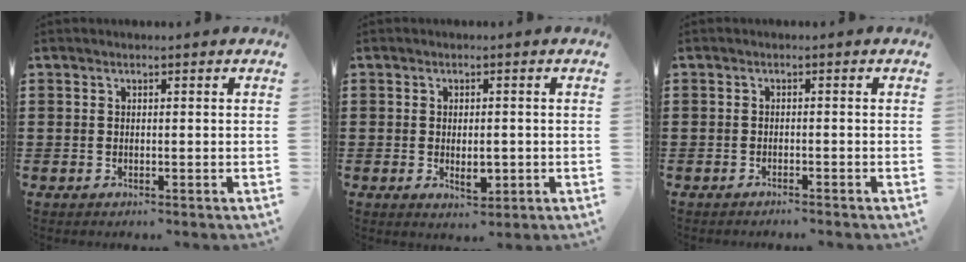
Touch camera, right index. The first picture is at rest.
{"total": 3.4, "force": [-0.6, 1.6, 2.9], "torque": [-0.045, 0.000, -0.012]}
{"total": 1.0, "force": [-1.0, -0.1, 0.1], "torque": [-0.005, 0.000, -0.020]}